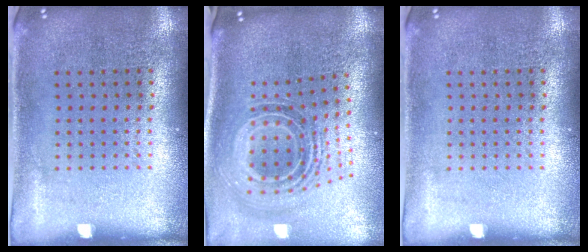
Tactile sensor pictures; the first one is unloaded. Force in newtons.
{"total": 1.7, "press": 1.3, "slide": 1.1}
{"total": 0.0}